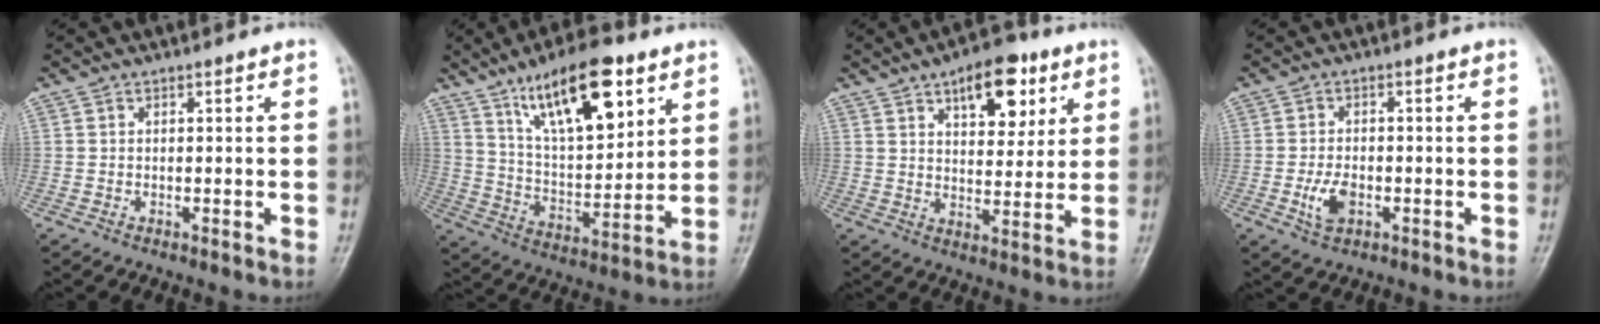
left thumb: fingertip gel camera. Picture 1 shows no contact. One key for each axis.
{"total": 18.0, "fx": 10.0, "fy": 6.9, "fz": 13.3, "tx": -0.182, "ty": -0.044, "tz": 0.174}
{"total": 11.6, "fx": 5.9, "fy": 6.0, "fz": 8.1, "tx": -0.080, "ty": -0.023, "tz": 0.085}
{"total": 4.6, "fx": -1.6, "fy": 2.7, "fz": 3.3, "tx": -0.063, "ty": 0.006, "tz": -0.028}